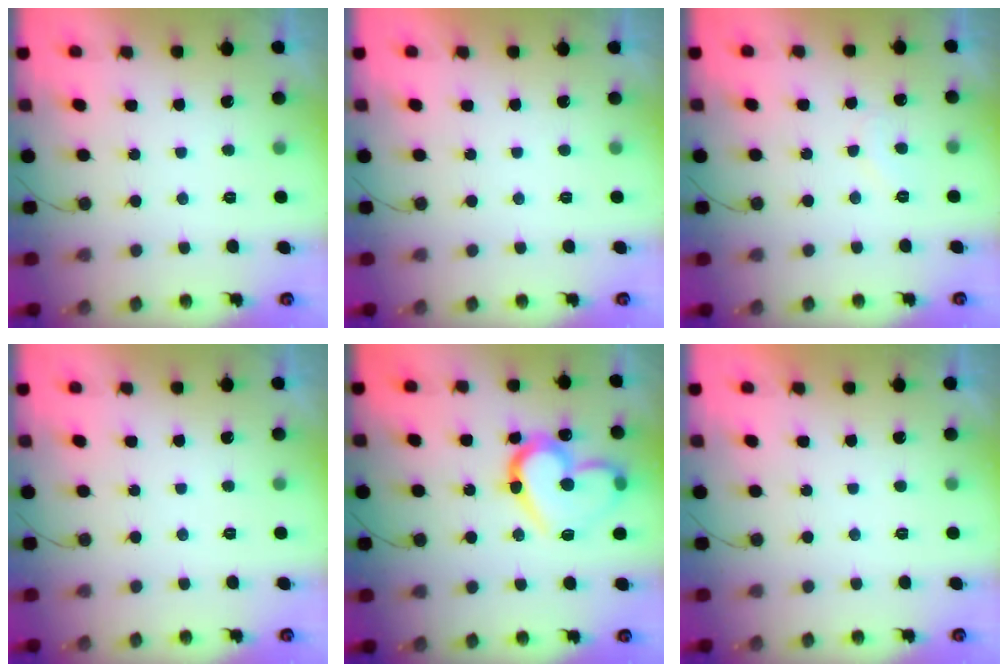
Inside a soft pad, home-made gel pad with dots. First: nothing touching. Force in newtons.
{"total": 1.6, "press": 1.6, "slide": 0.0}
{"total": 5.6, "press": 5.6, "slide": 0.5}
{"total": 0.0}
{"total": 18.4, "press": 18.2, "slide": 2.0}
{"total": 1.9, "press": 1.9, "slide": 0.0}